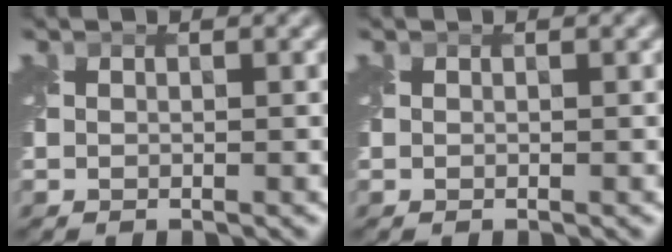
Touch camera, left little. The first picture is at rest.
{"total": 0.0}